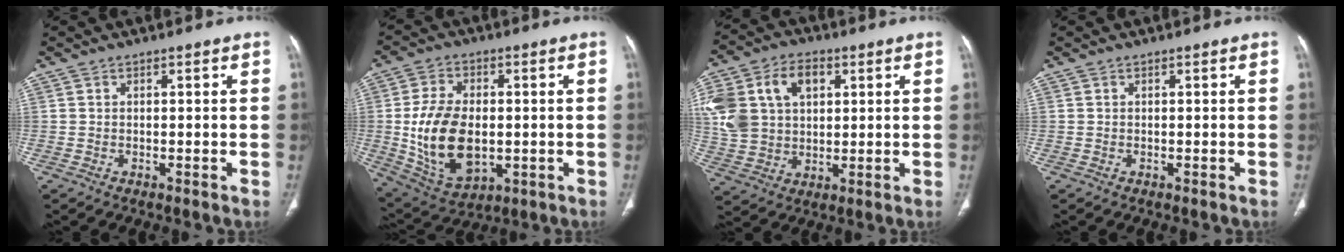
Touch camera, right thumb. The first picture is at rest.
{"total": 16.0, "force": [-1.1, 10.0, 12.5], "torque": [-0.223, -0.004, 0.002]}
{"total": 19.3, "force": [5.1, 14.0, 12.2], "torque": [-0.260, 0.024, 0.101]}
{"total": 0.0}